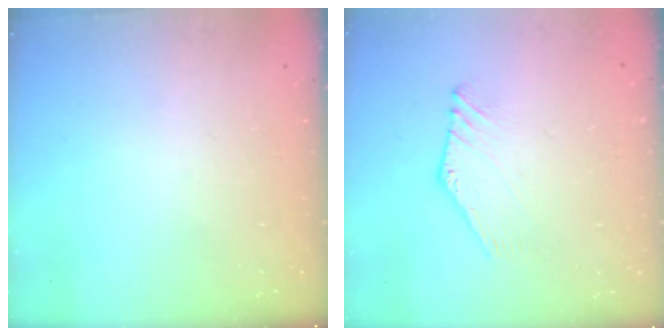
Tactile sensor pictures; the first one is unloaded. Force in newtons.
{"total": 2.1, "press": 2.1, "slide": 0.1}